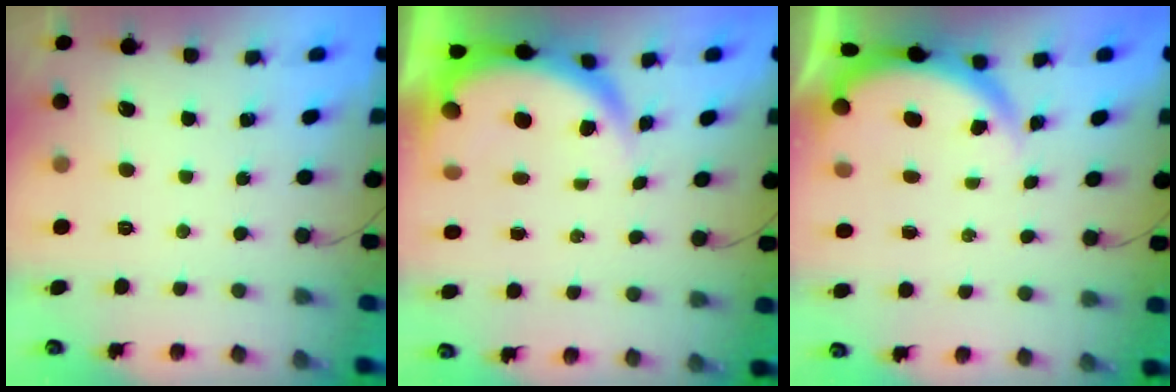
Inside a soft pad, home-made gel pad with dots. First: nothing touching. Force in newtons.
{"total": 6.7, "press": 6.7, "slide": 1.0}
{"total": 3.8, "press": 3.8, "slide": 0.2}